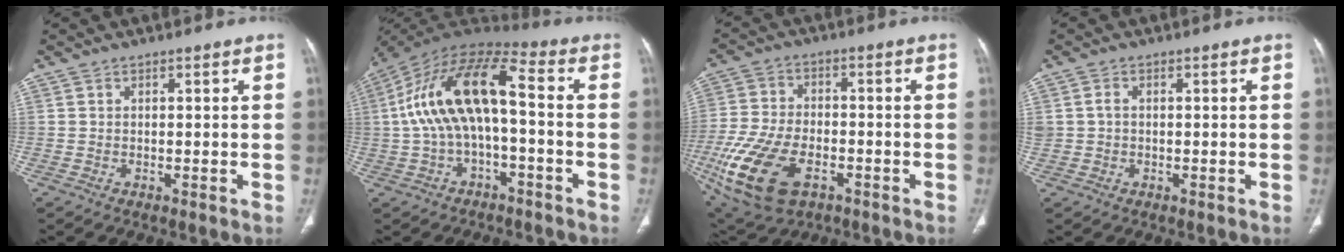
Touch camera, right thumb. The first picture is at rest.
{"total": 16.5, "force": [-0.5, 7.2, 14.9], "torque": [-0.291, 0.059, -0.015]}
{"total": 18.5, "force": [-7.3, 10.5, 13.5], "torque": [-0.291, 0.007, -0.121]}
{"total": 1.9, "force": [0.1, 1.5, 1.2], "torque": [-0.025, 0.006, 0.004]}